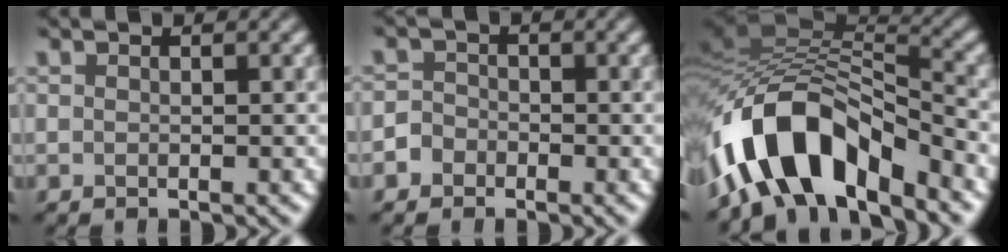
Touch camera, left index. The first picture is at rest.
{"total": 1.6, "force": [-0.9, 1.3, 0.1], "torque": [0.014, 0.007, -0.023]}
{"total": 11.4, "force": [-5.9, 5.2, 8.3], "torque": [-0.140, 0.019, -0.111]}